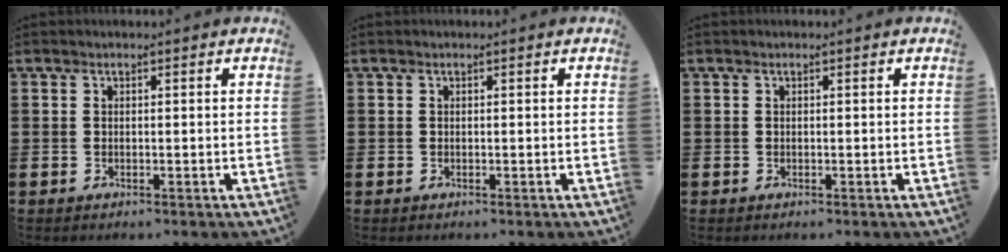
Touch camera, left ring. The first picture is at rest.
{"total": 0.0}
{"total": 0.0}